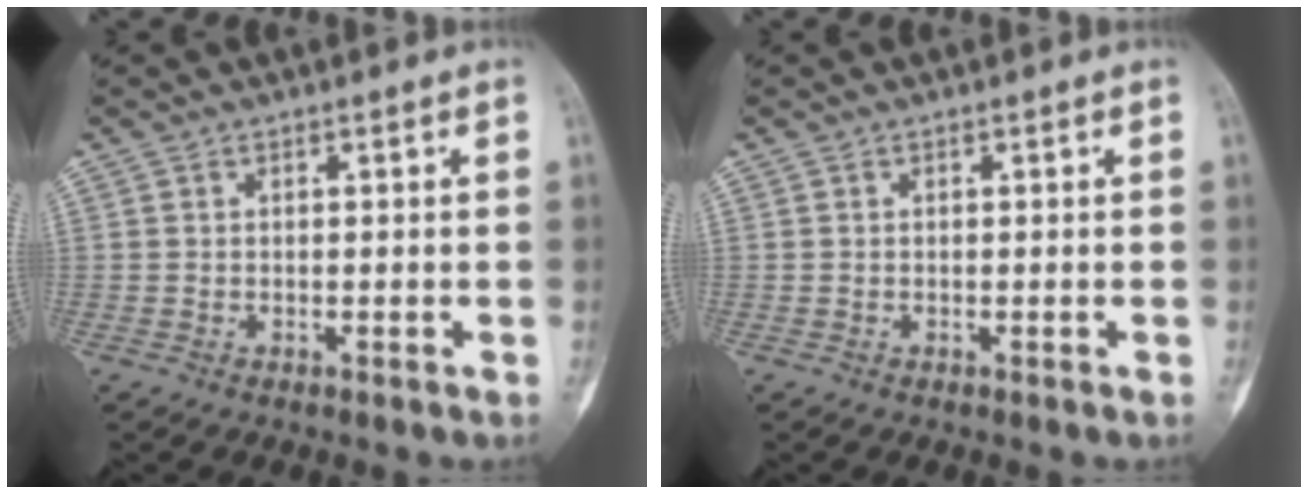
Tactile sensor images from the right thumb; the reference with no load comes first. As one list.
[{"total": 0.0}]